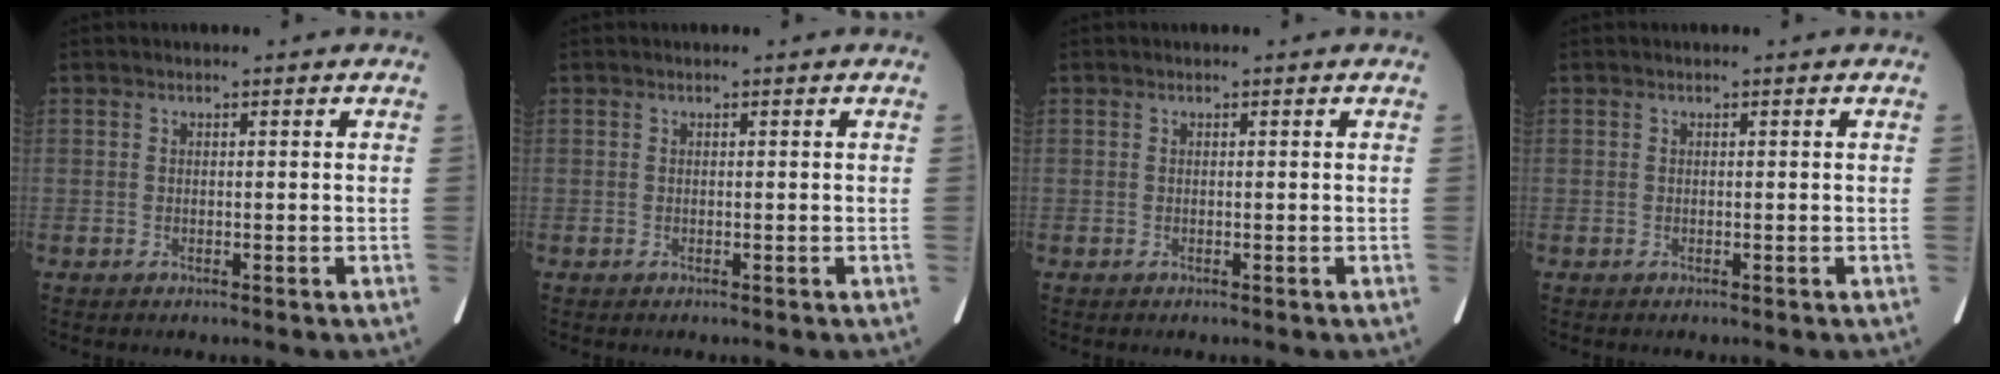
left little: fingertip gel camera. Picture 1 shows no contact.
{"total": 0.0}
{"total": 0.0}
{"total": 0.0}